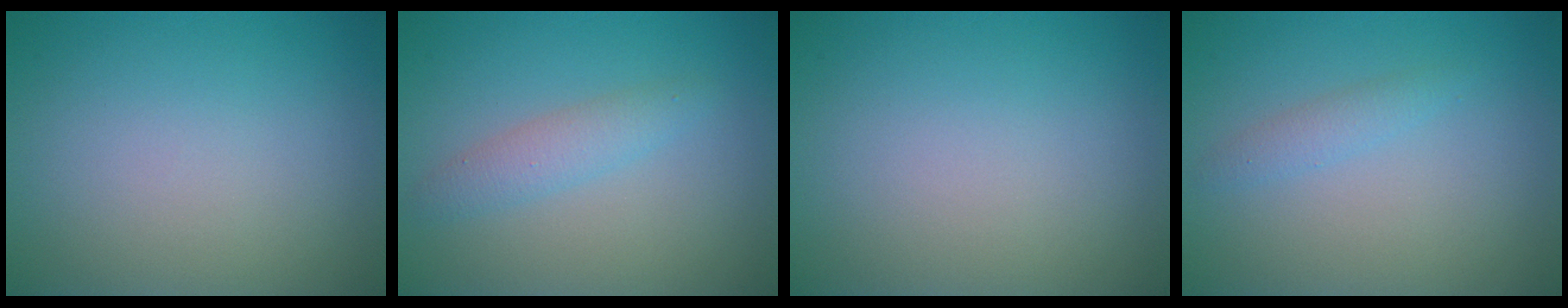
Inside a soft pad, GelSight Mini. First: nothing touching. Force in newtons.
{"total": 2.1, "press": 2.1, "slide": 0.0}
{"total": 0.0}
{"total": 1.3, "press": 1.3, "slide": 0.1}